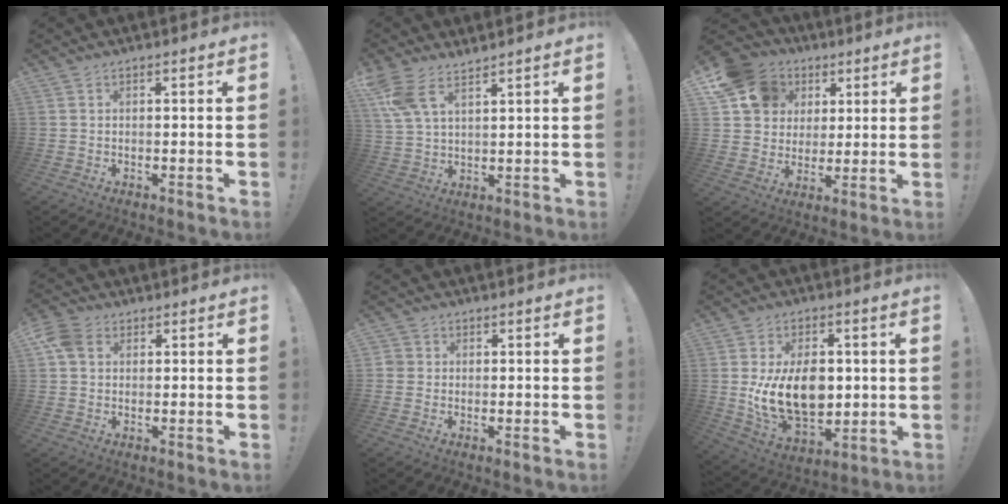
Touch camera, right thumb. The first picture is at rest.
{"total": 8.9, "force": [6.3, 3.6, 5.2], "torque": [-0.111, -0.017, 0.125]}
{"total": 14.8, "force": [6.4, 12.1, 5.7], "torque": [-0.092, -0.022, 0.135]}
{"total": 6.5, "force": [2.3, 4.9, 3.6], "torque": [-0.069, 0.008, 0.048]}
{"total": 2.4, "force": [0.1, 2.4, 0.5], "torque": [-0.012, 0.006, 0.002]}
{"total": 17.4, "force": [0.7, 12.4, 12.1], "torque": [-0.207, -0.021, 0.016]}